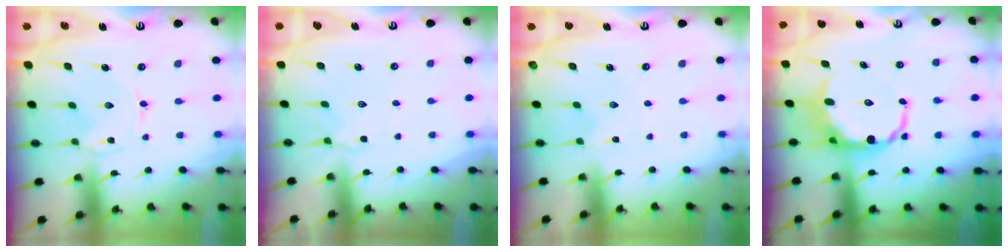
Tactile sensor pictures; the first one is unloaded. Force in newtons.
{"total": 2.6, "press": 2.5, "slide": 0.7}
{"total": 0.0}
{"total": 11.7, "press": 11.3, "slide": 2.9}